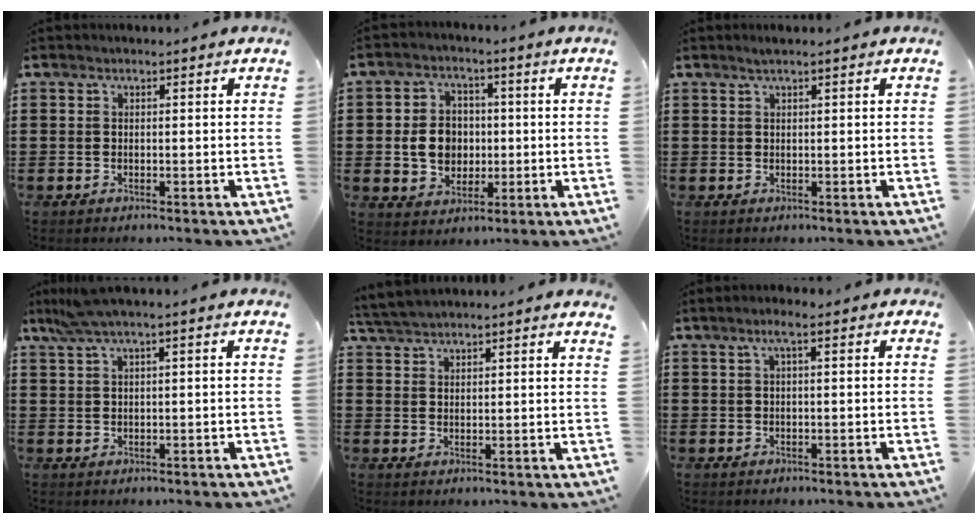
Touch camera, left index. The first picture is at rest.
{"total": 6.8, "force": [-0.3, 5.7, 3.7], "torque": [-0.084, 0.011, -0.008]}
{"total": 1.0, "force": [0.6, 0.0, 0.7], "torque": [-0.013, 0.001, 0.011]}
{"total": 3.5, "force": [2.4, -0.1, 2.6], "torque": [-0.056, 0.002, 0.042]}
{"total": 4.4, "force": [4.2, -0.4, 1.1], "torque": [-0.037, -0.008, 0.079]}
{"total": 3.0, "force": [1.7, 0.4, 2.4], "torque": [-0.052, 0.005, 0.028]}